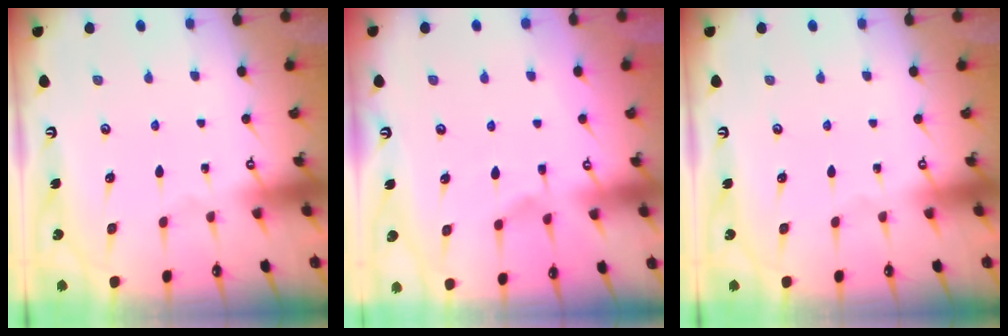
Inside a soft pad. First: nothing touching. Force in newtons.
{"total": 1.6, "press": 0.8, "slide": 1.4}
{"total": 0.0}